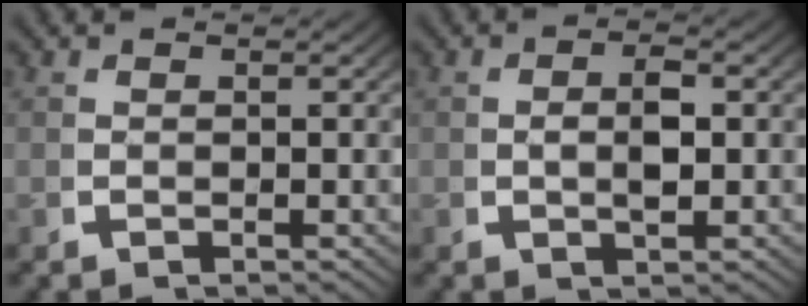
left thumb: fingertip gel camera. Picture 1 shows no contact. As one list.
[{"total": 2.6, "force": [0.0, 1.3, 2.2], "torque": [-0.037, -0.004, 0.003]}]